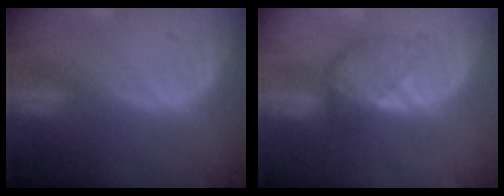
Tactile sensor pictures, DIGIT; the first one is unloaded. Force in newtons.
{"total": 4.6, "press": 4.2, "slide": 2.0}